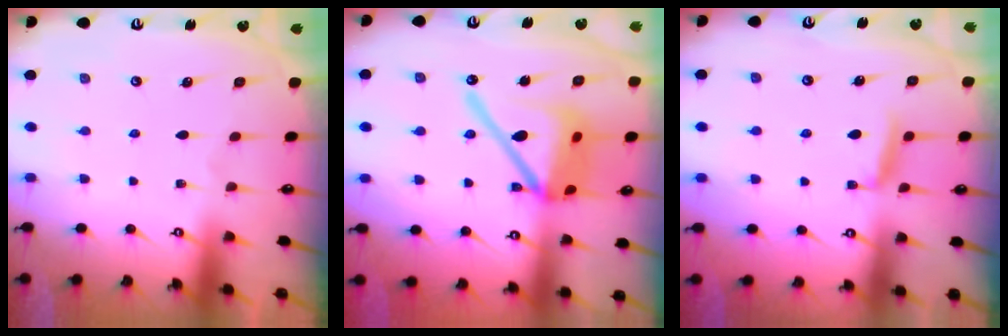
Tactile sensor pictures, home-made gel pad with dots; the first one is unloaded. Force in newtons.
{"total": 17.6, "press": 17.4, "slide": 2.5}
{"total": 5.9, "press": 5.8, "slide": 0.8}